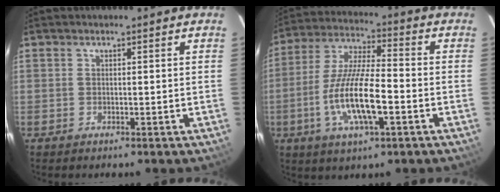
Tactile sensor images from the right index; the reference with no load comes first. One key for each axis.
{"total": 14.3, "fx": -4.4, "fy": 3.6, "fz": 13.1, "tx": -0.268, "ty": -0.009, "tz": -0.083}